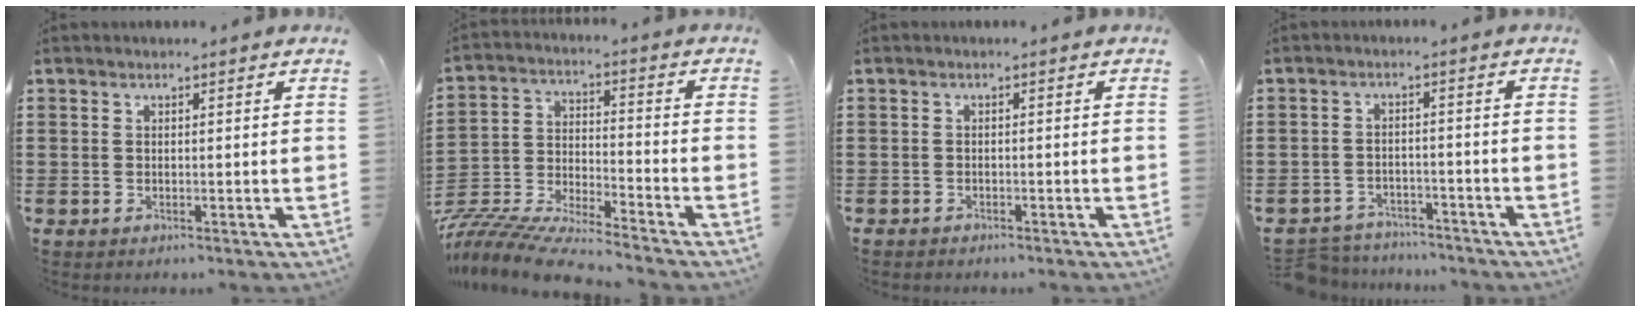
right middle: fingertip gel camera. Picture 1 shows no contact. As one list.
[{"total": 9.3, "force": [-9.1, 0.4, 1.8], "torque": [-0.044, 0.004, -0.187]}, {"total": 0.9, "force": [-0.8, 0.4, 0.0], "torque": [-0.001, 0.004, -0.019]}, {"total": 4.1, "force": [-4.0, 0.8, -0.1], "torque": [-0.011, 0.002, -0.089]}]